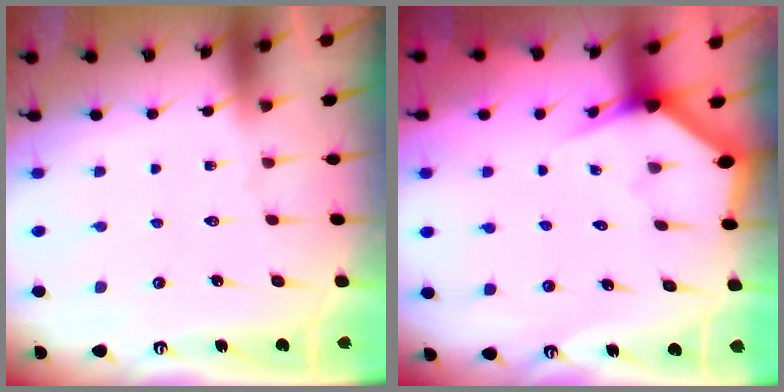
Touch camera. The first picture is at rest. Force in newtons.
{"total": 2.8, "press": 2.8, "slide": 0.1}